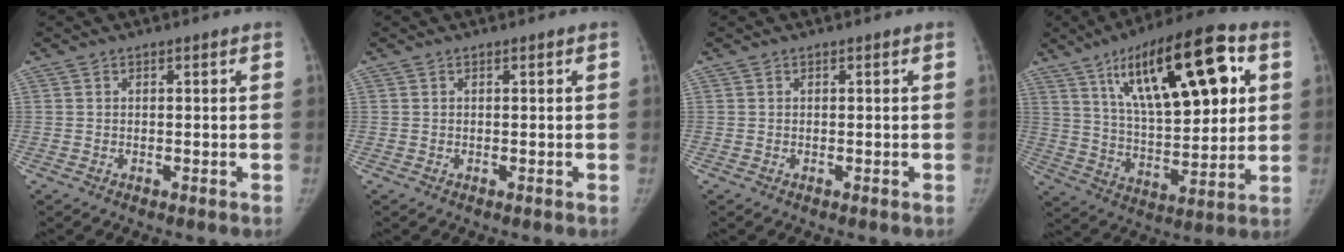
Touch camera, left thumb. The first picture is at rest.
{"total": 0.0}
{"total": 0.0}
{"total": 24.2, "force": [9.2, 9.0, 20.5], "torque": [-0.299, -0.015, 0.152]}